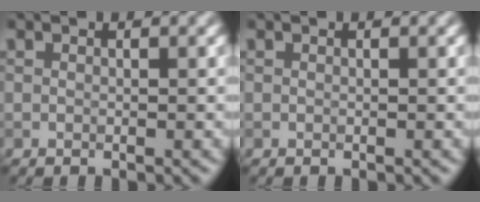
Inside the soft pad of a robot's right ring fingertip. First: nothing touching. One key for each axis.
{"total": 0.0}